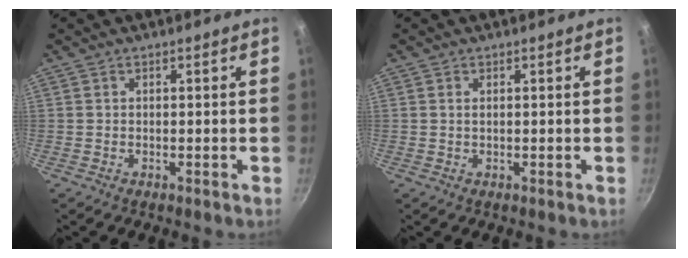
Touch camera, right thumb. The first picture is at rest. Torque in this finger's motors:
{"motor_torque": [-0.77, 0.09, -0.06, -0.07, 0.09]}